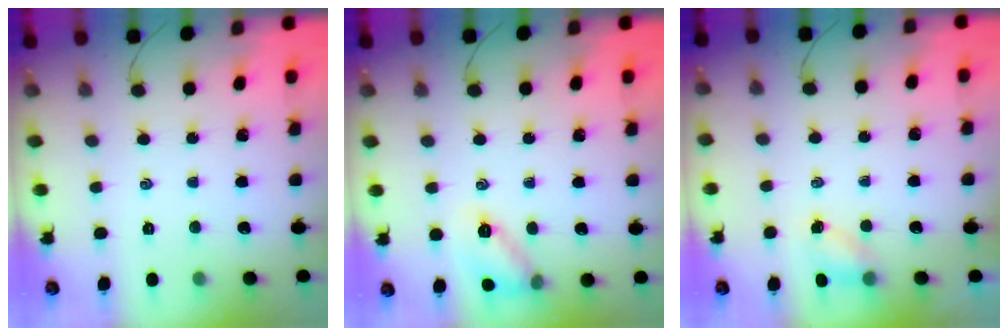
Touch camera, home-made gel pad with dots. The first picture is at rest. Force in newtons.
{"total": 10.4, "press": 10.4, "slide": 0.6}
{"total": 4.9, "press": 4.8, "slide": 1.2}